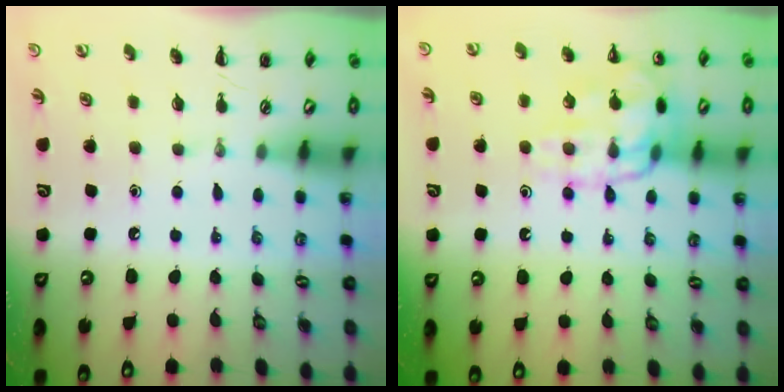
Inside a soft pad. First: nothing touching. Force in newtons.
{"total": 15.8, "press": 15.7, "slide": 0.6}